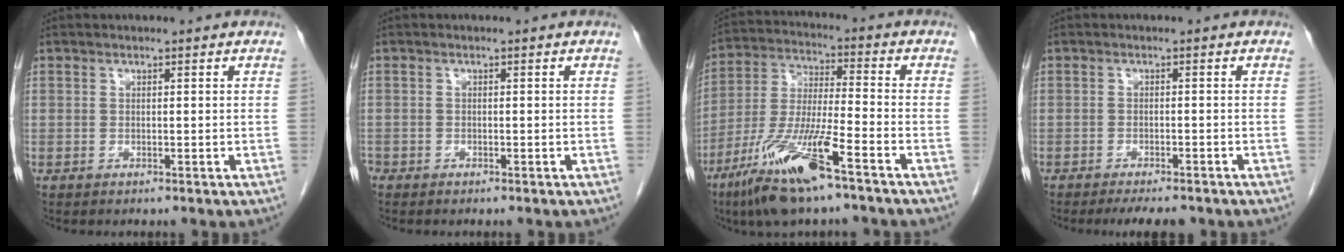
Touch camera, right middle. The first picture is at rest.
{"total": 1.0, "force": [-0.8, 0.6, 0.1], "torque": [-0.009, 0.000, -0.016]}
{"total": 14.3, "force": [-8.6, 1.2, 11.3], "torque": [-0.237, -0.030, -0.161]}
{"total": 5.0, "force": [-4.2, 1.2, 2.4], "torque": [-0.030, -0.006, -0.060]}